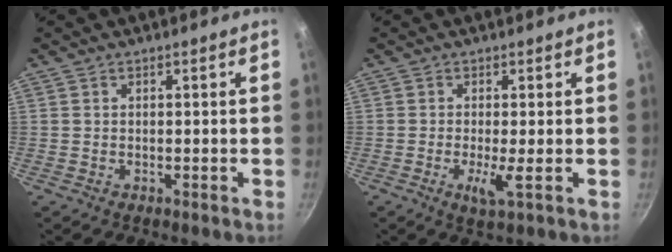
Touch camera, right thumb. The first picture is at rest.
{"total": 3.4, "force": [-0.6, 0.1, 3.3], "torque": [-0.069, -0.011, -0.010]}